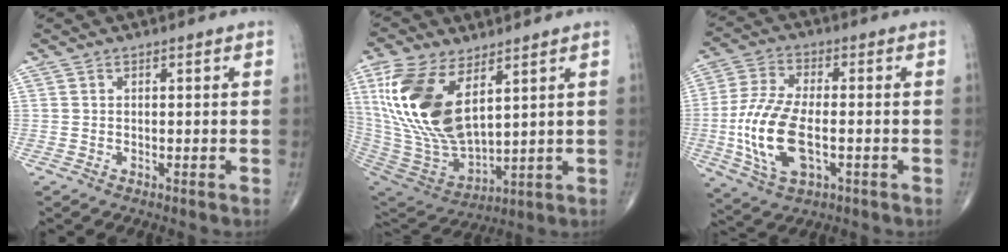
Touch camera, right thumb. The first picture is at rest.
{"total": 20.5, "force": [7.5, 10.2, 16.2], "torque": [-0.328, -0.035, 0.154]}
{"total": 14.5, "force": [-2.7, 7.1, 12.4], "torque": [-0.262, 0.008, -0.047]}